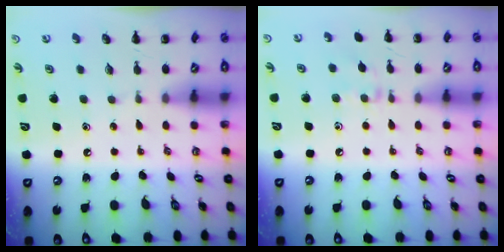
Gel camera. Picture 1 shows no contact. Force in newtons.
{"total": 6.9, "press": 6.6, "slide": 1.9}